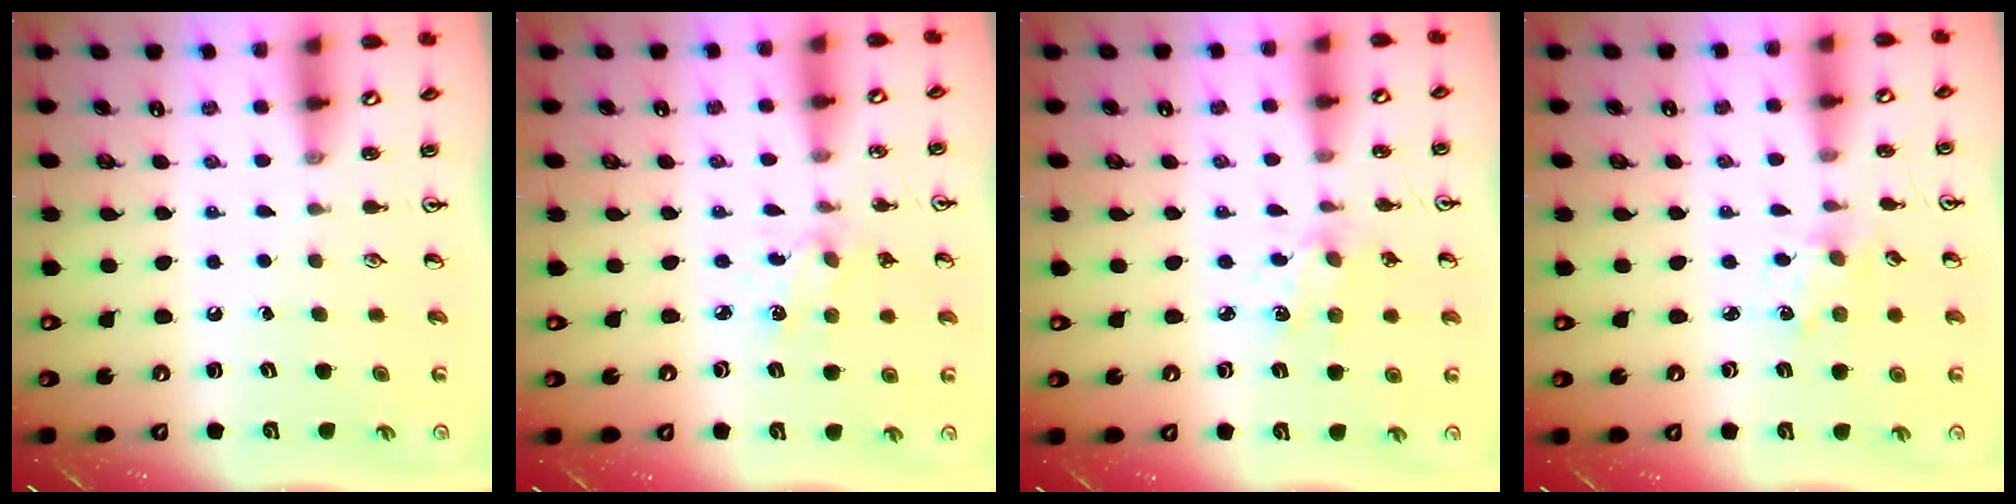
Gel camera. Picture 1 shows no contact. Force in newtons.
{"total": 2.5, "press": 2.4, "slide": 0.6}
{"total": 3.0, "press": 3.0, "slide": 0.2}
{"total": 1.9, "press": 1.9, "slide": 0.3}